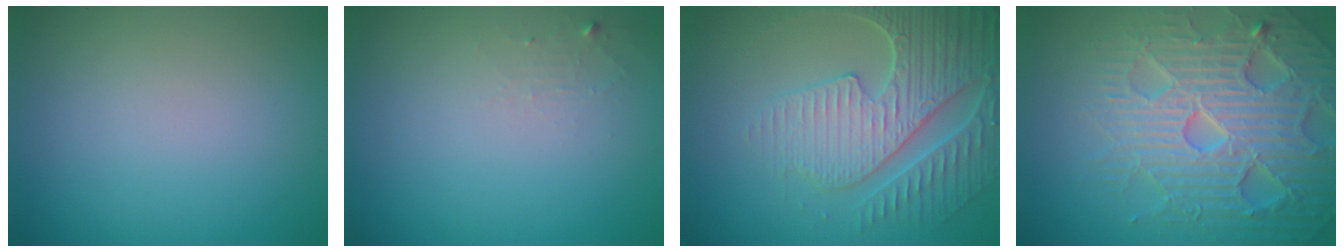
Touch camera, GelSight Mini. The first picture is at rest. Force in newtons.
{"total": 1.0, "press": 1.0, "slide": 0.1}
{"total": 6.0, "press": 5.1, "slide": 3.1}
{"total": 7.6, "press": 7.4, "slide": 1.6}